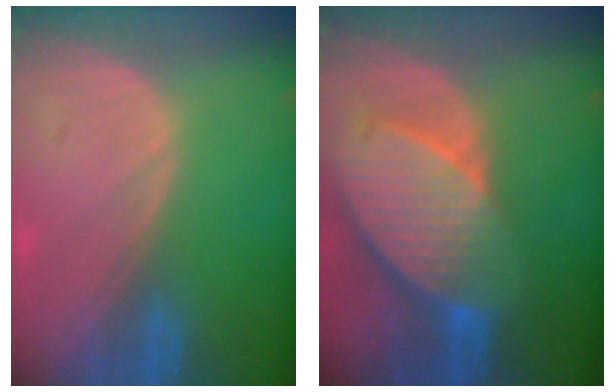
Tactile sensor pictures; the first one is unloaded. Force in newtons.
{"total": 10.5, "press": 9.2, "slide": 5.1}